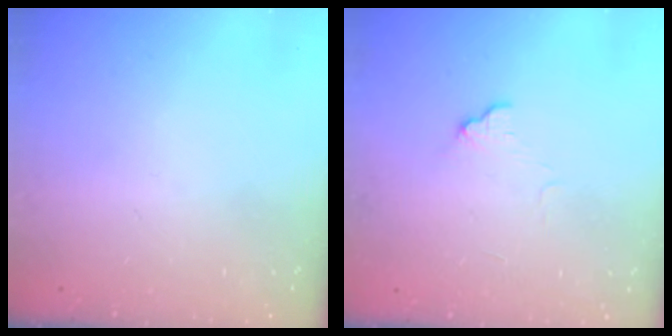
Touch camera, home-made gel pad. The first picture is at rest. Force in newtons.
{"total": 6.6, "press": 6.6, "slide": 0.5}